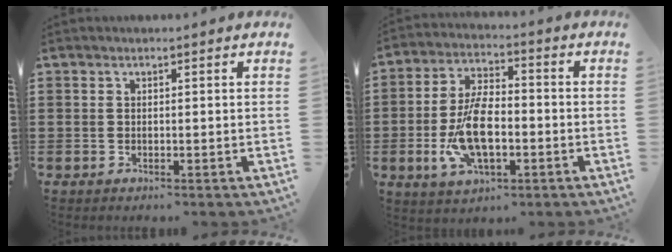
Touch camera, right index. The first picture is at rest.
{"total": 10.0, "force": [-2.1, 4.8, 8.5], "torque": [-0.185, -0.001, -0.041]}